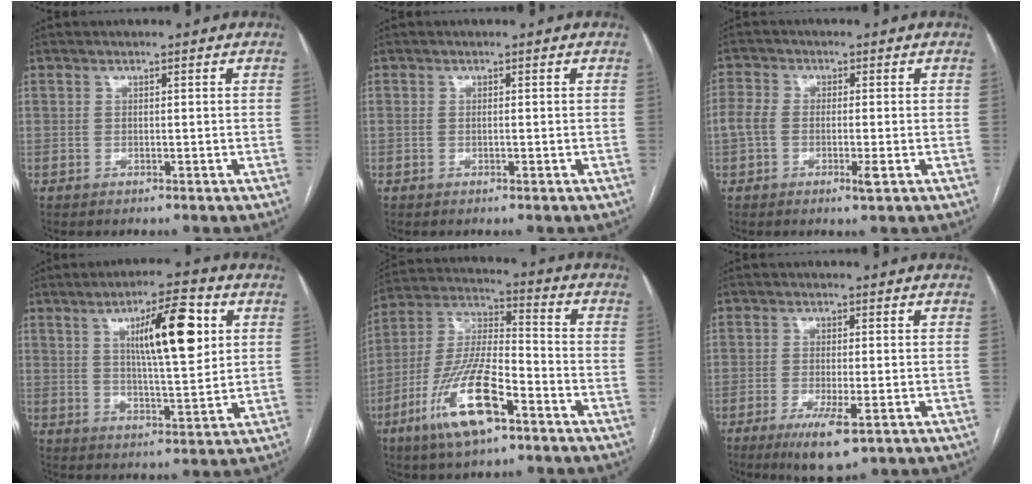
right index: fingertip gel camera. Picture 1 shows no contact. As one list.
[{"total": 0.6, "force": [-0.1, 0.1, 0.6], "torque": [-0.011, 0.002, 0.002]}, {"total": 5.1, "force": [-1.4, 1.9, 4.5], "torque": [-0.104, 0.008, -0.026]}, {"total": 12.0, "force": [3.9, 2.2, 11.1], "torque": [-0.178, 0.007, 0.063]}, {"total": 15.6, "force": [-7.9, 4.0, 12.8], "torque": [-0.264, -0.007, -0.143]}, {"total": 6.5, "force": [-3.3, 1.2, 5.5], "torque": [-0.099, -0.017, -0.052]}]